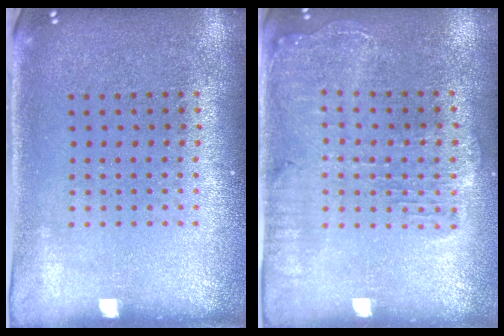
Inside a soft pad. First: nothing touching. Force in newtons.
{"total": 1.7, "press": 1.6, "slide": 0.5}